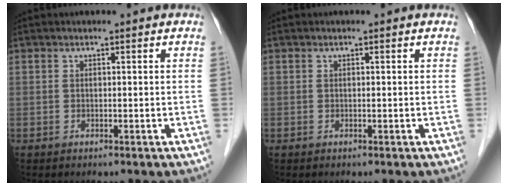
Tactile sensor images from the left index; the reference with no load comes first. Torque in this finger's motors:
{"motor_torque": [-0.08, -0.07, -0.09, -0.01]}